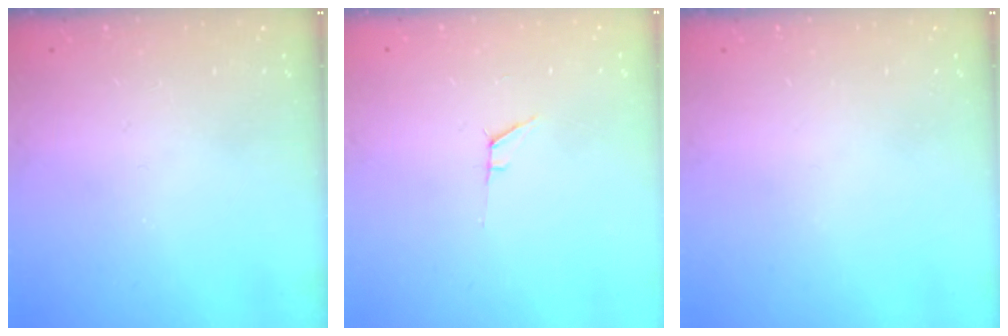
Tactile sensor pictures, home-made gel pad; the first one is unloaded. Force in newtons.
{"total": 5.2, "press": 4.5, "slide": 2.5}
{"total": 0.0}